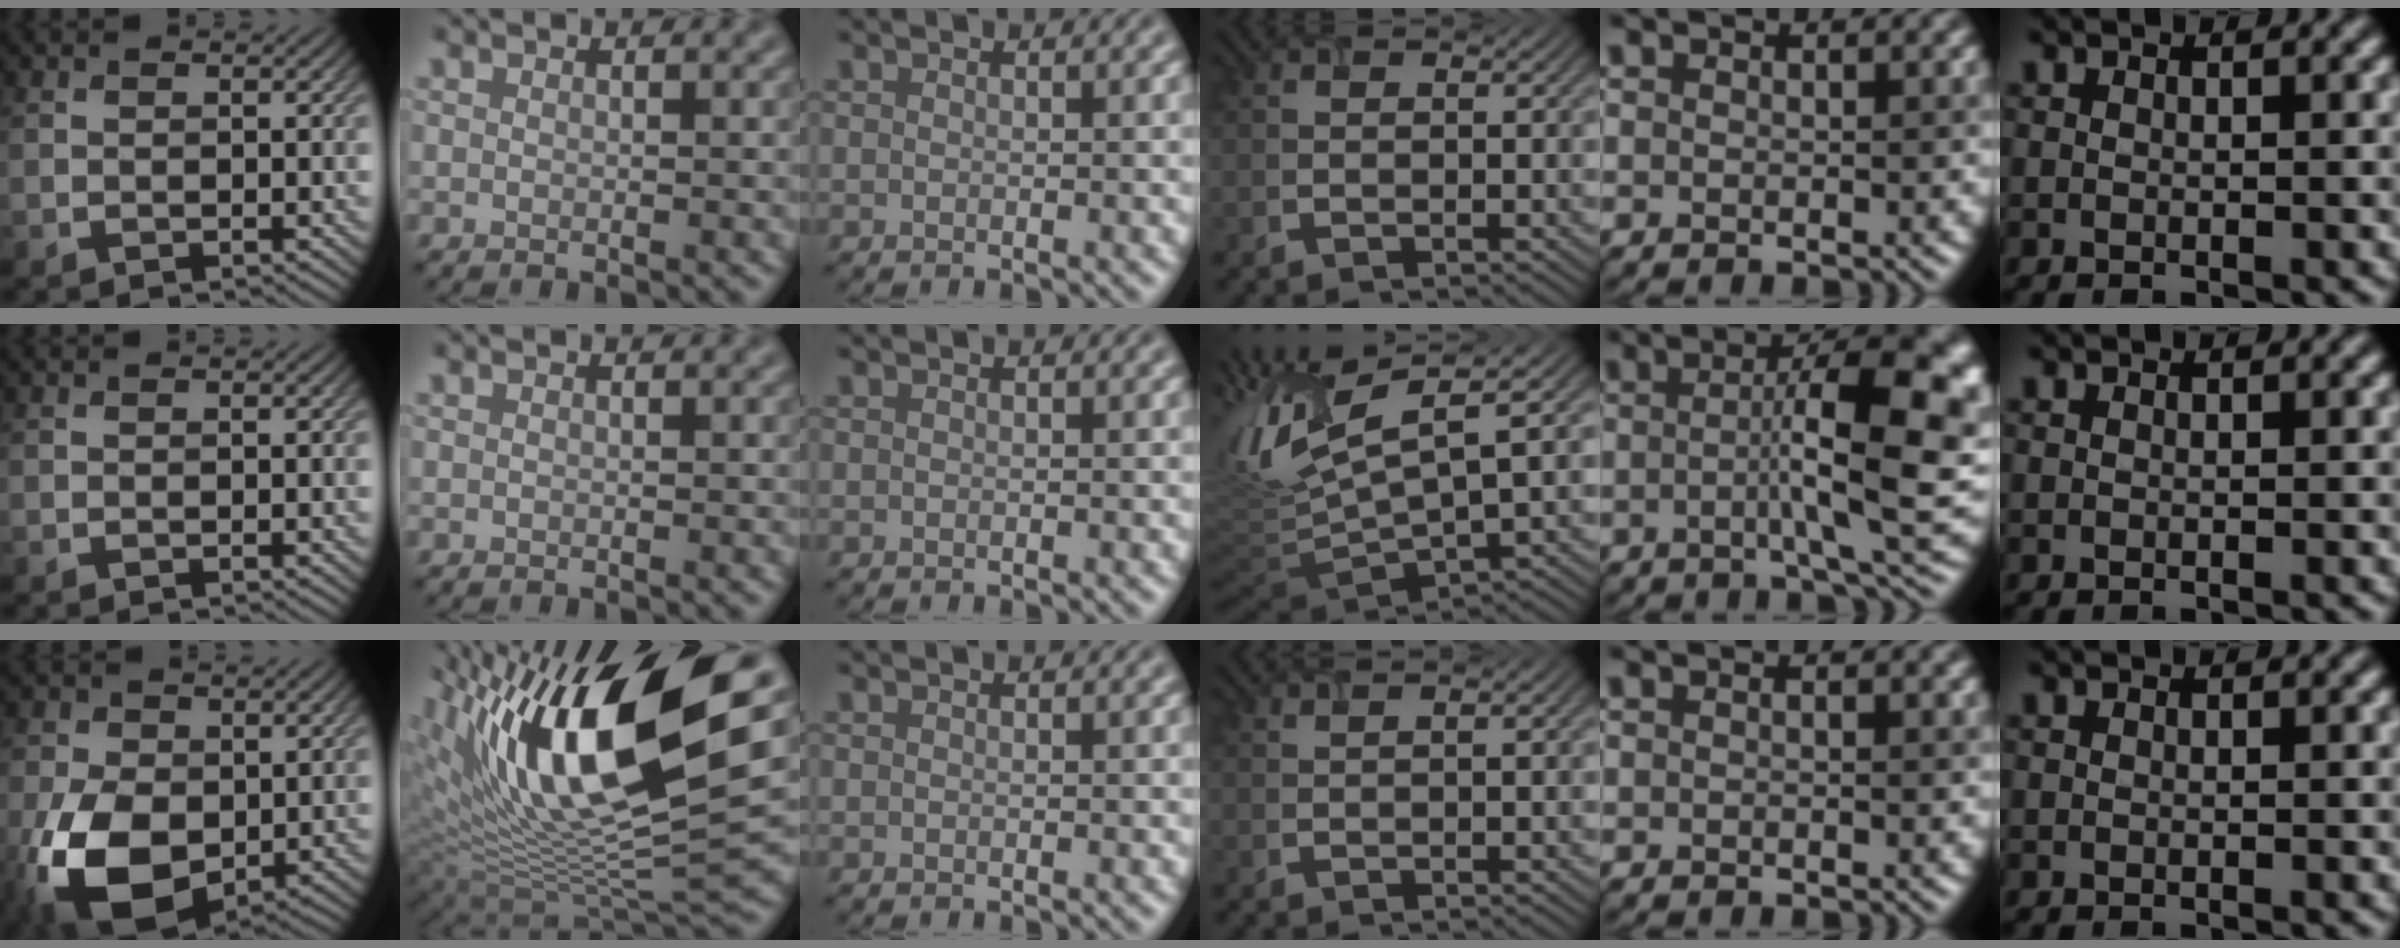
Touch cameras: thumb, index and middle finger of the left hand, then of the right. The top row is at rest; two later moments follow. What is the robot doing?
{"motion": "open", "object": "airpods case & airpods"}